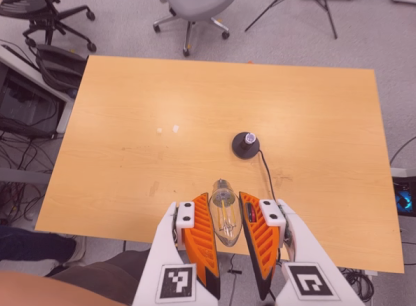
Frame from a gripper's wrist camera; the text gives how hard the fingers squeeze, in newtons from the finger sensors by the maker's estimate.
{"total": 11.5, "left": 11.8, "right": 11.1}